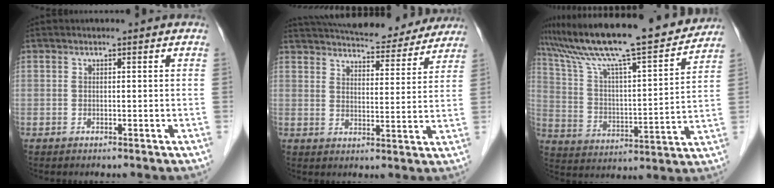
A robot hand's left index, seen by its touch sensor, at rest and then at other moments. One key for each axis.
{"total": 22.5, "fx": 20.5, "fy": 5.6, "fz": 7.5, "tx": -0.123, "ty": 0.012, "tz": 0.265}
{"total": 22.2, "fx": 19.5, "fy": 1.4, "fz": 10.6, "tx": -0.185, "ty": 0.000, "tz": 0.305}